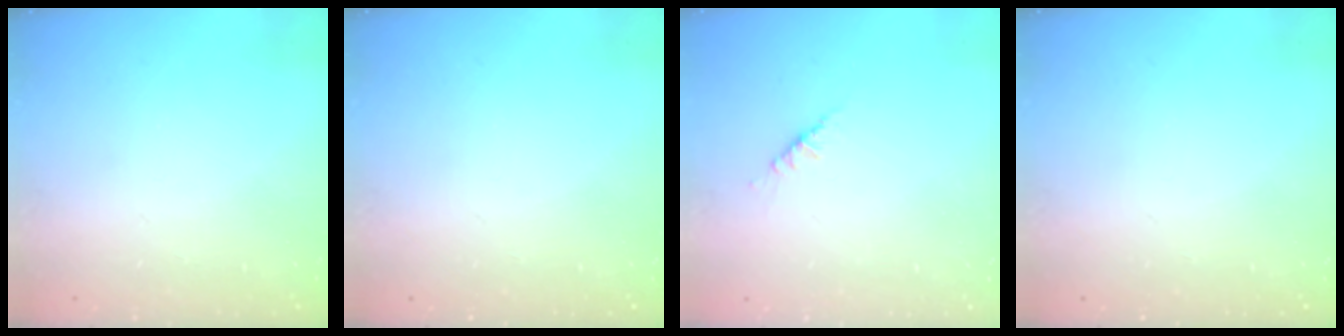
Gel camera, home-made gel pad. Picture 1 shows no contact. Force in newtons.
{"total": 0.0}
{"total": 2.6, "press": 2.6, "slide": 0.5}
{"total": 0.0}